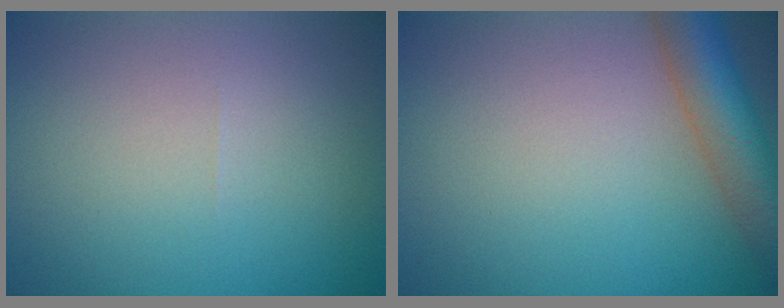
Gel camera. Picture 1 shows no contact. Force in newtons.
{"total": 6.7, "press": 6.7, "slide": 0.3}